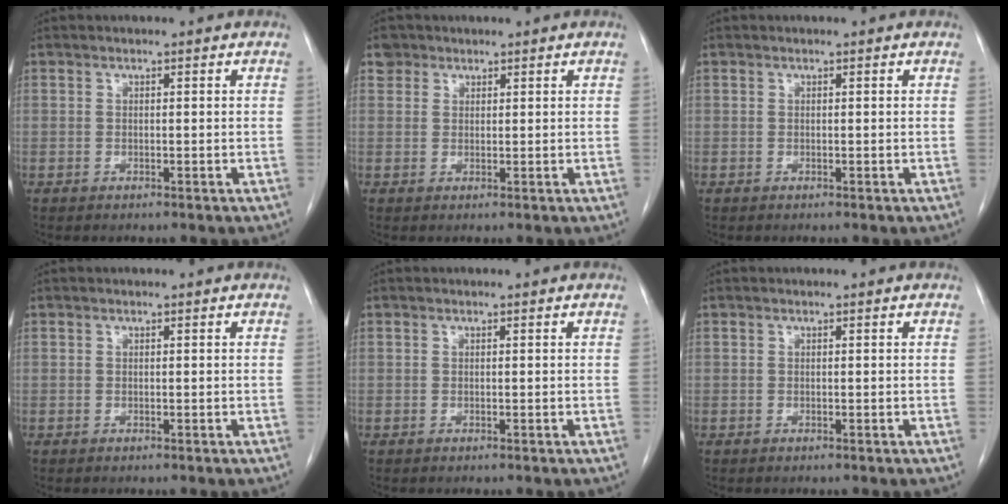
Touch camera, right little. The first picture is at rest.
{"total": 2.1, "force": [1.3, 1.7, 0.0], "torque": [0.012, 0.004, 0.015]}
{"total": 0.0}
{"total": 0.0}
{"total": 0.0}
{"total": 0.0}